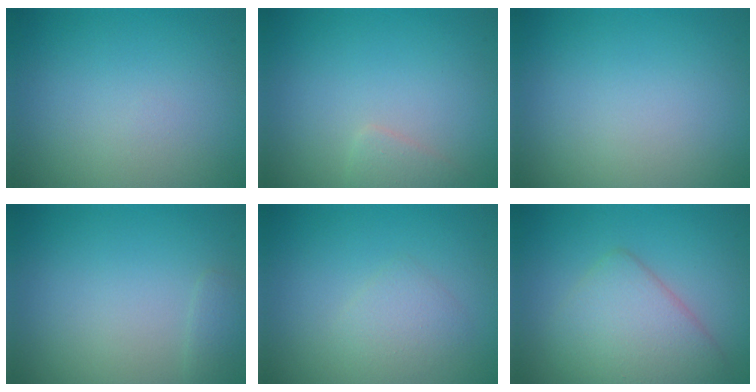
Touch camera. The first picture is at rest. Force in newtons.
{"total": 1.2, "press": 1.2, "slide": 0.1}
{"total": 0.0}
{"total": 0.9, "press": 0.9, "slide": 0.0}
{"total": 1.7, "press": 1.7, "slide": 0.1}
{"total": 4.4, "press": 4.4, "slide": 0.4}